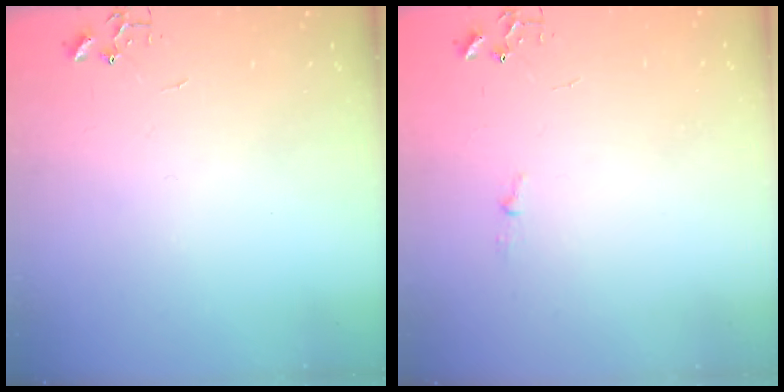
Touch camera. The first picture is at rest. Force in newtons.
{"total": 3.2, "press": 3.2, "slide": 0.5}